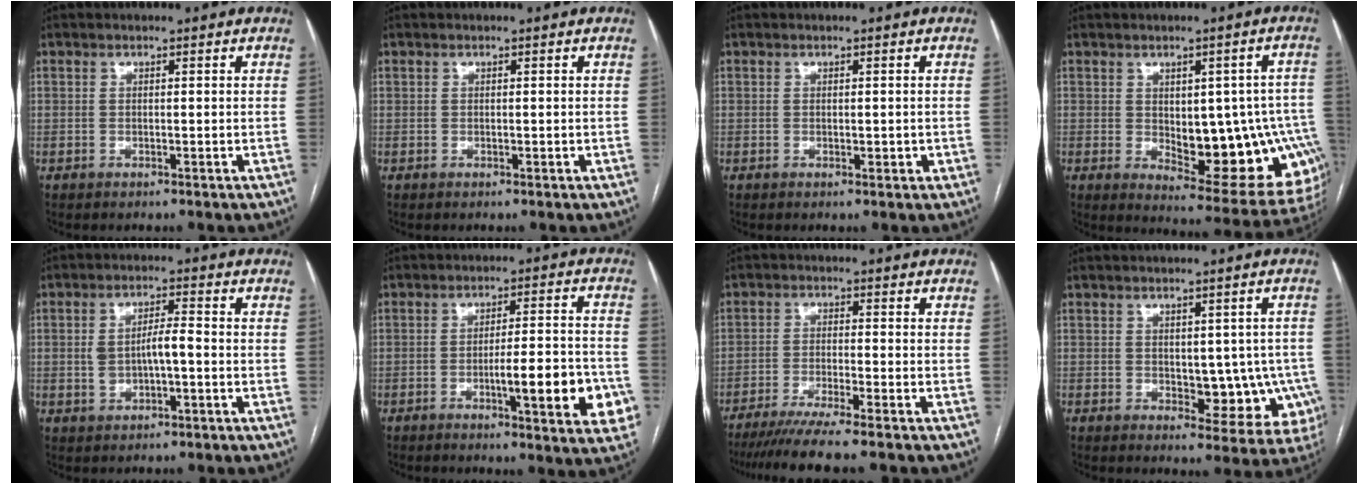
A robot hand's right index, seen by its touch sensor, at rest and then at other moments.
{"total": 0.0}
{"total": 1.1, "force": [-0.2, 0.7, 0.8], "torque": [-0.009, 0.001, 0.002]}
{"total": 17.6, "force": [-2.4, 7.5, 15.7], "torque": [-0.134, 0.018, -0.005]}
{"total": 4.2, "force": [-0.3, 0.8, 4.1], "torque": [-0.080, 0.008, -0.001]}
{"total": 12.4, "force": [-4.0, 2.0, 11.5], "torque": [-0.145, 0.005, -0.052]}
{"total": 10.0, "force": [-8.4, -1.0, 5.4], "torque": [-0.068, -0.029, -0.132]}
{"total": 8.7, "force": [-1.2, 4.8, 7.1], "torque": [-0.062, 0.012, -0.002]}